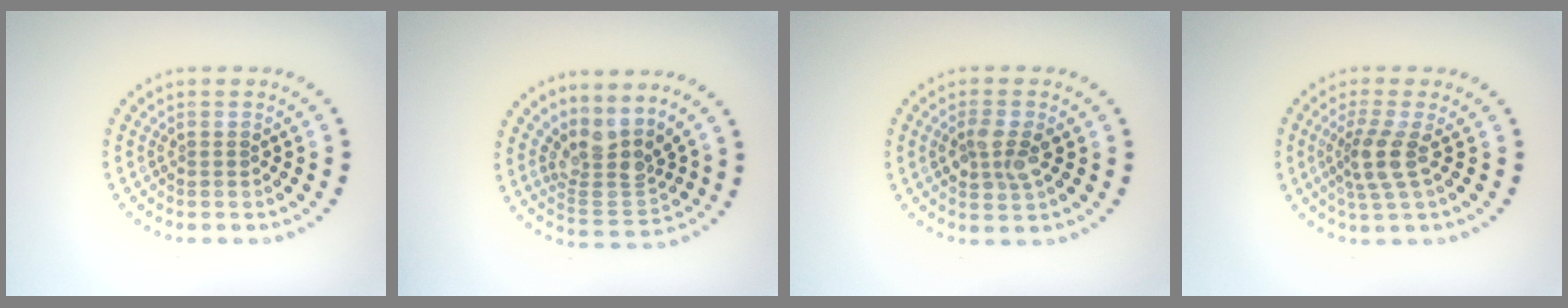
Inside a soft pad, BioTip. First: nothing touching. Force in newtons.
{"total": 3.7, "press": 2.6, "slide": 2.6}
{"total": 2.6, "press": 2.6, "slide": 0.3}
{"total": 2.9, "press": 2.1, "slide": 1.9}